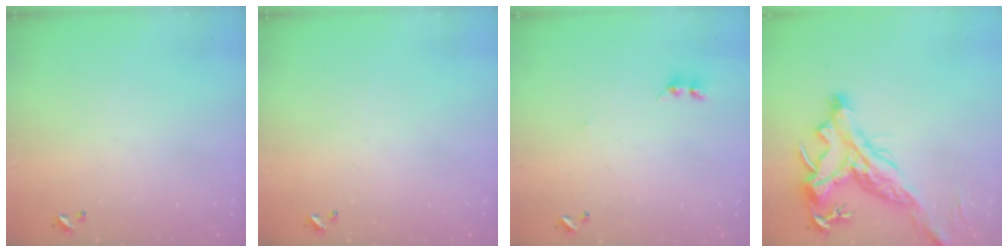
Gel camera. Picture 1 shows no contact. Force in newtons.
{"total": 0.0}
{"total": 2.8, "press": 2.7, "slide": 0.4}
{"total": 4.7, "press": 4.5, "slide": 1.2}